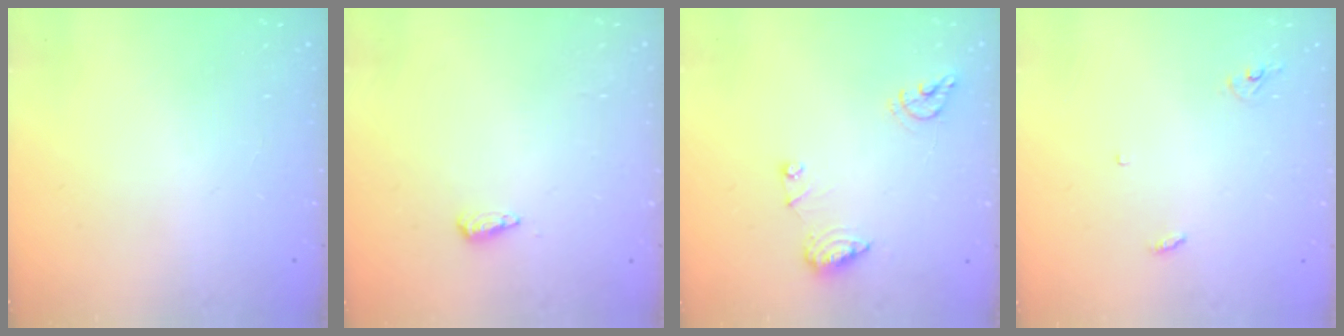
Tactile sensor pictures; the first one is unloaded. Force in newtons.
{"total": 5.3, "press": 5.2, "slide": 1.1}
{"total": 8.9, "press": 8.9, "slide": 1.0}
{"total": 2.9, "press": 2.9, "slide": 0.2}